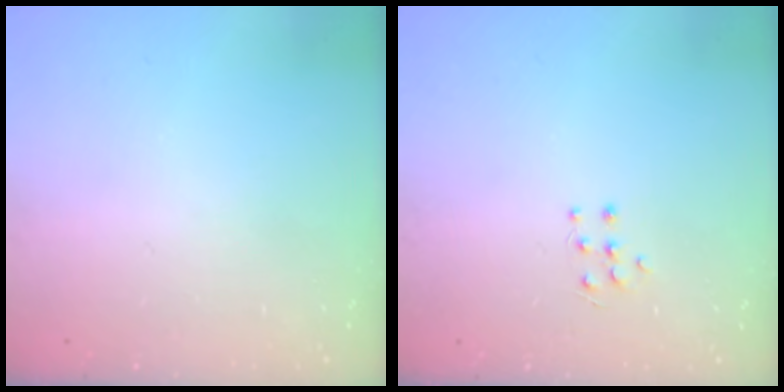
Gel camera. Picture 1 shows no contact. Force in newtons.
{"total": 4.8, "press": 4.7, "slide": 0.8}